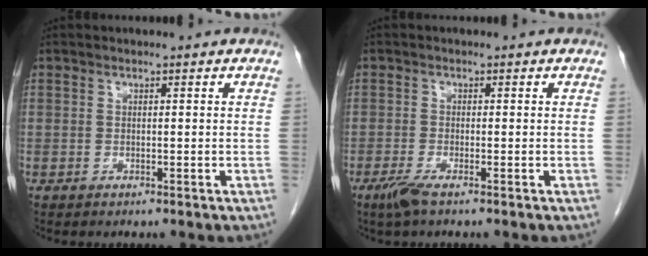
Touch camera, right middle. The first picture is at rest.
{"total": 2.5, "force": [-1.7, 0.2, 1.9], "torque": [-0.043, -0.007, -0.037]}